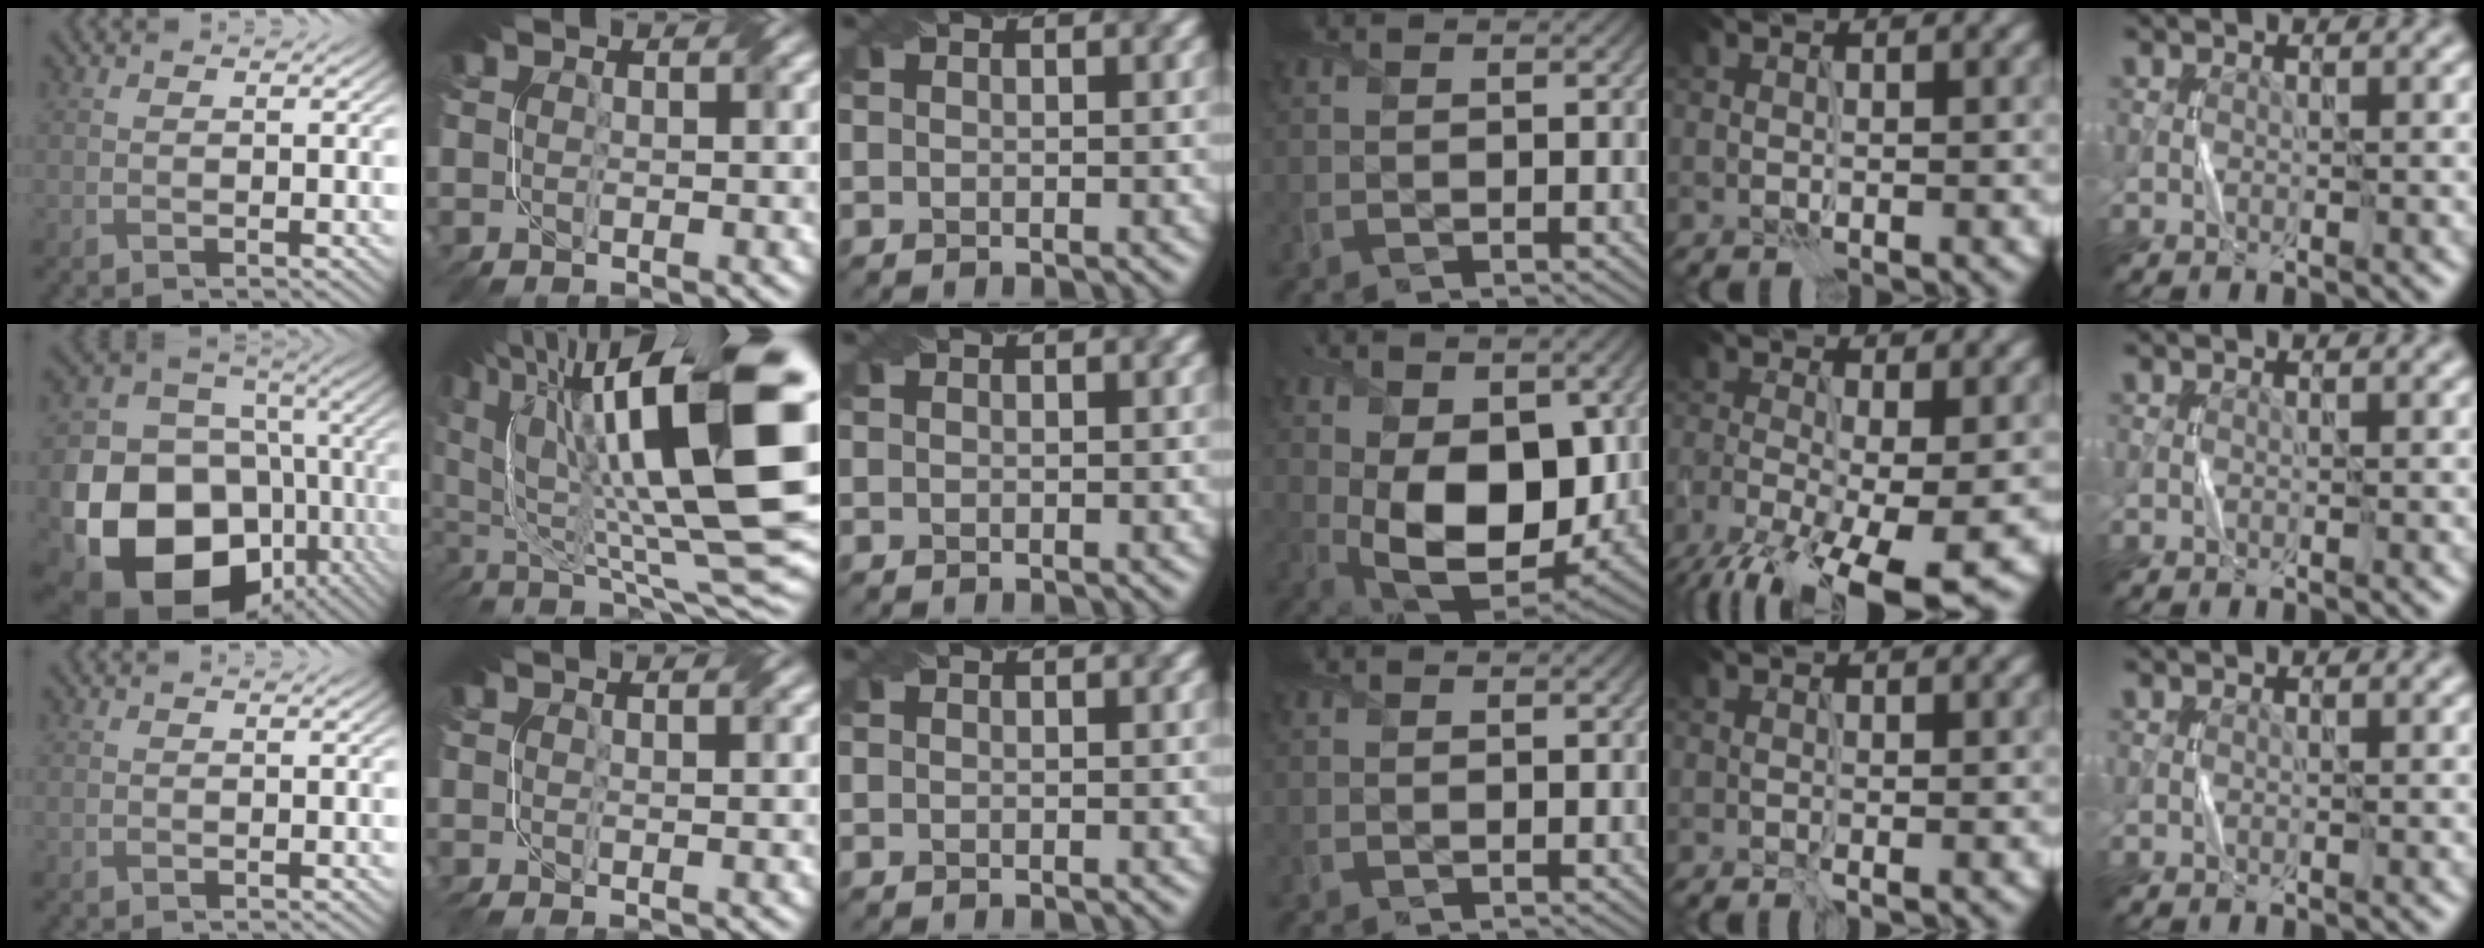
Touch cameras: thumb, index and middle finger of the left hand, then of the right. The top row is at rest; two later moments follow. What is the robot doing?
{"motion": "fold", "object": "napkin"}